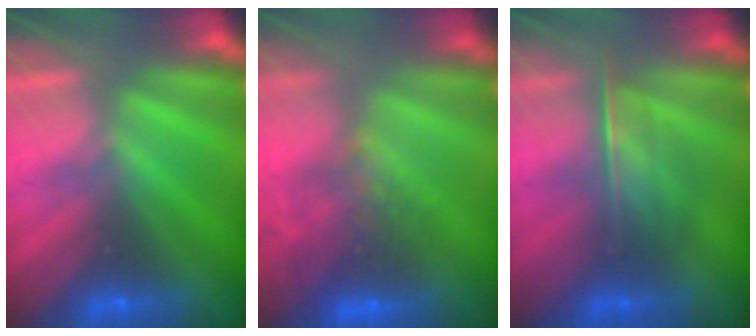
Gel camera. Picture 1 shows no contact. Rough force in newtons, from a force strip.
{"total": 8.6}
{"total": 2.1}